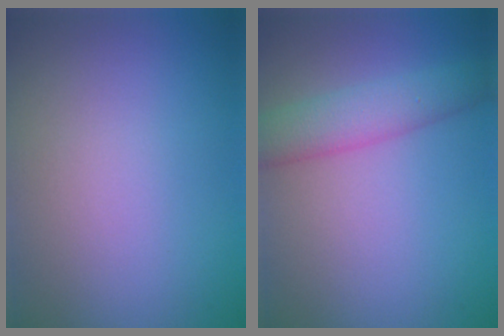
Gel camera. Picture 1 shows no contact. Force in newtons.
{"total": 3.9, "press": 3.9, "slide": 0.1}